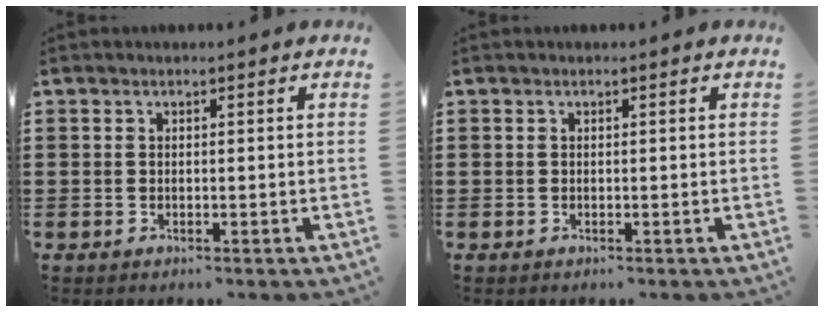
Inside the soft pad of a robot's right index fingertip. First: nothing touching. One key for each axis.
{"total": 0.0}